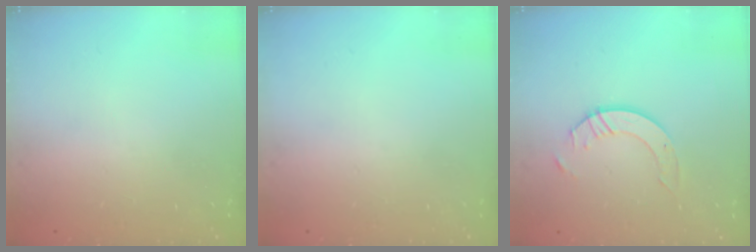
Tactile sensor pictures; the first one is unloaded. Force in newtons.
{"total": 0.0}
{"total": 3.9, "press": 3.9, "slide": 0.4}